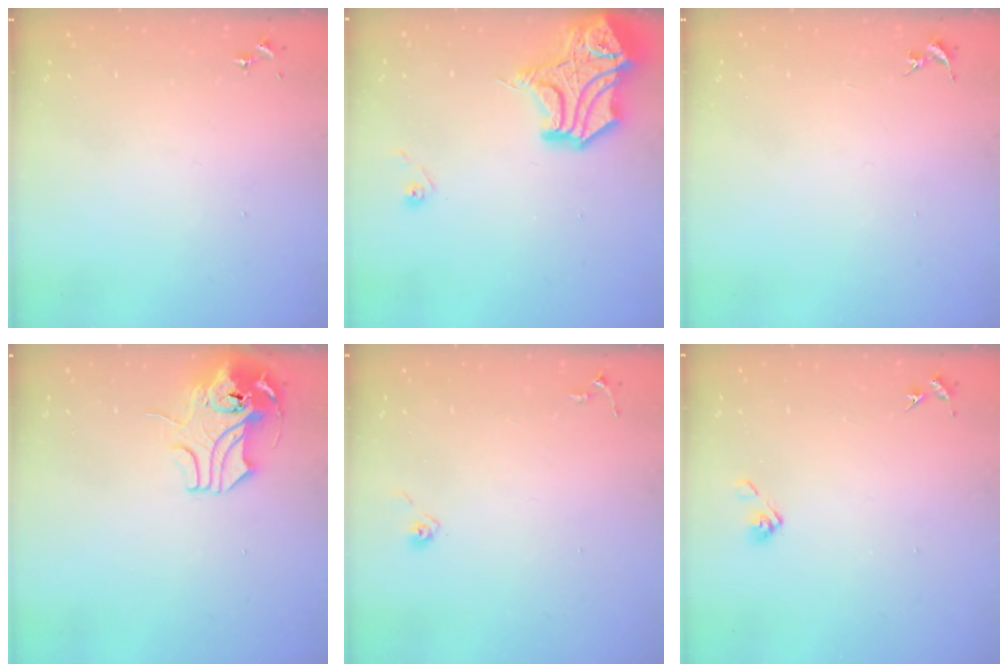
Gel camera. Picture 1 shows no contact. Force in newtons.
{"total": 21.1, "press": 21.0, "slide": 2.6}
{"total": 0.0}
{"total": 12.2, "press": 12.1, "slide": 1.7}
{"total": 4.8, "press": 4.8, "slide": 0.4}
{"total": 4.7, "press": 4.2, "slide": 2.2}